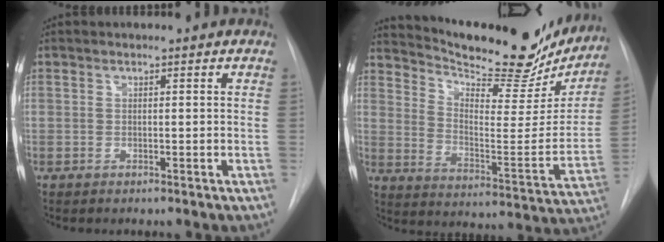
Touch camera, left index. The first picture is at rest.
{"total": 24.8, "force": [21.8, 6.3, 10.1], "torque": [-0.159, -0.045, 0.297]}